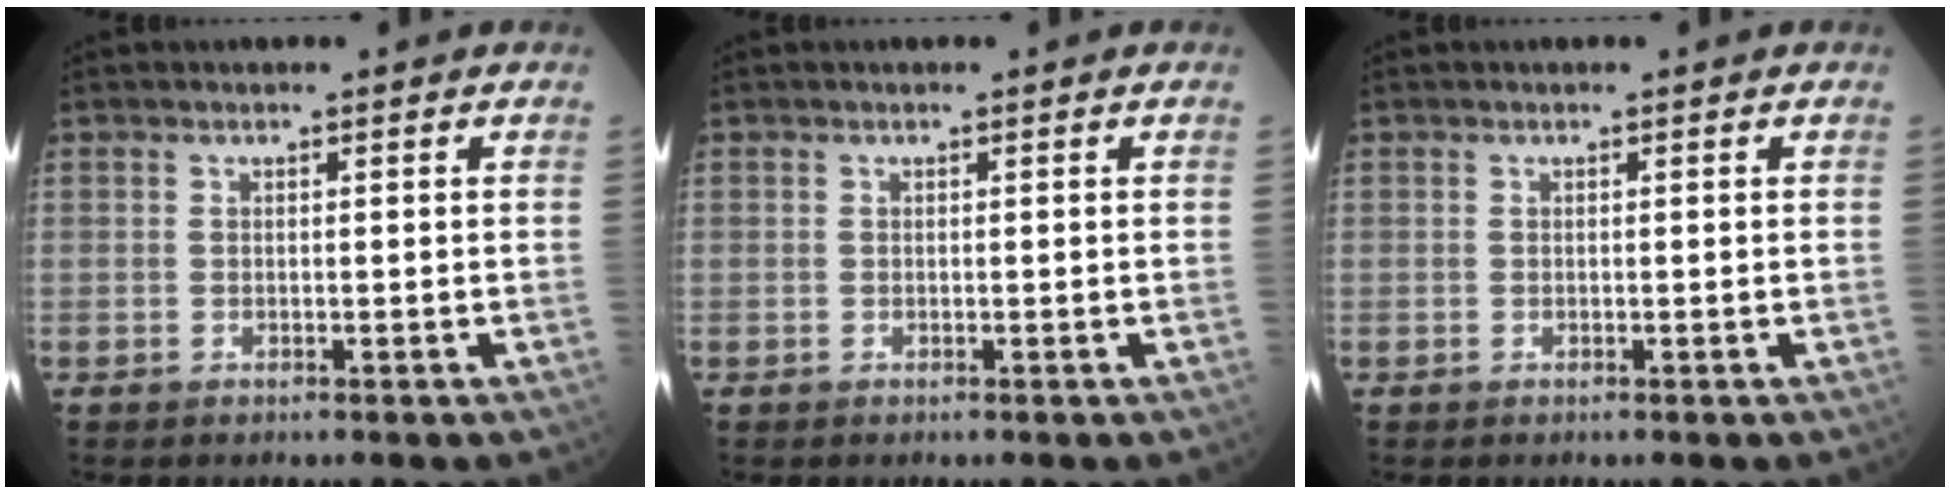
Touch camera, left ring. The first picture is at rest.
{"total": 0.0}
{"total": 0.0}